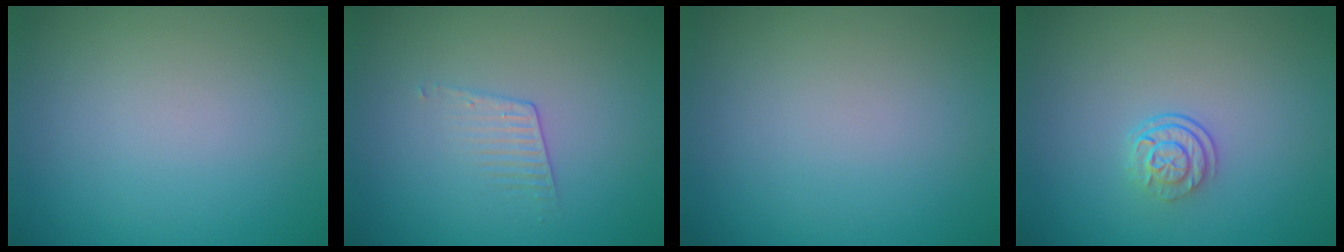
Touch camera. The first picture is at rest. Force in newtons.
{"total": 1.1, "press": 0.4, "slide": 1.1}
{"total": 0.0}
{"total": 2.5, "press": 1.8, "slide": 1.8}